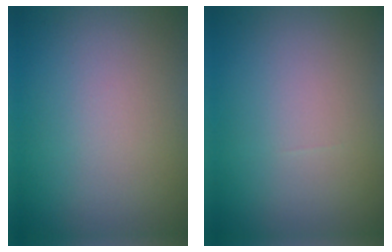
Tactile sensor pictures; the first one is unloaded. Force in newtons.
{"total": 0.0}